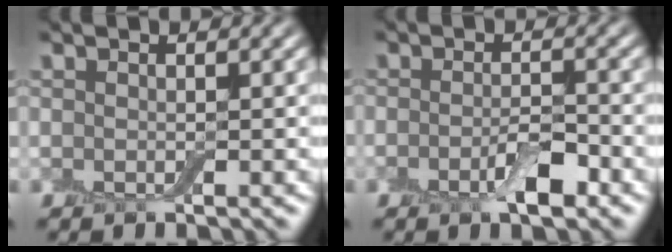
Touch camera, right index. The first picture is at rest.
{"total": 2.9, "force": [-1.4, 1.1, 2.3], "torque": [-0.042, 0.000, -0.028]}